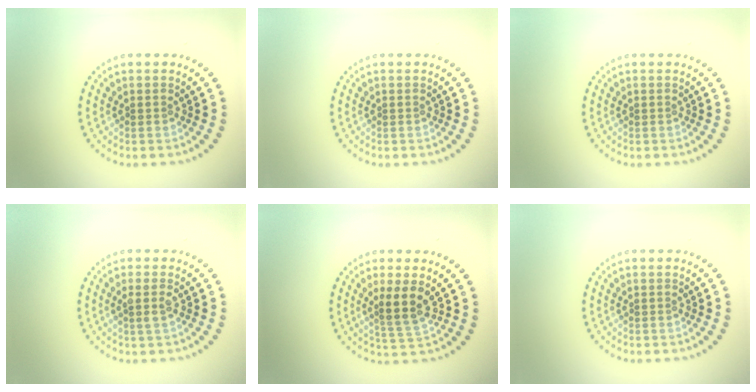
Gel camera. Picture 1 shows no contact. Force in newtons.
{"total": 0.0}
{"total": 0.0}
{"total": 1.4, "press": 1.2, "slide": 0.7}
{"total": 2.8, "press": 2.3, "slide": 1.6}
{"total": 0.0}